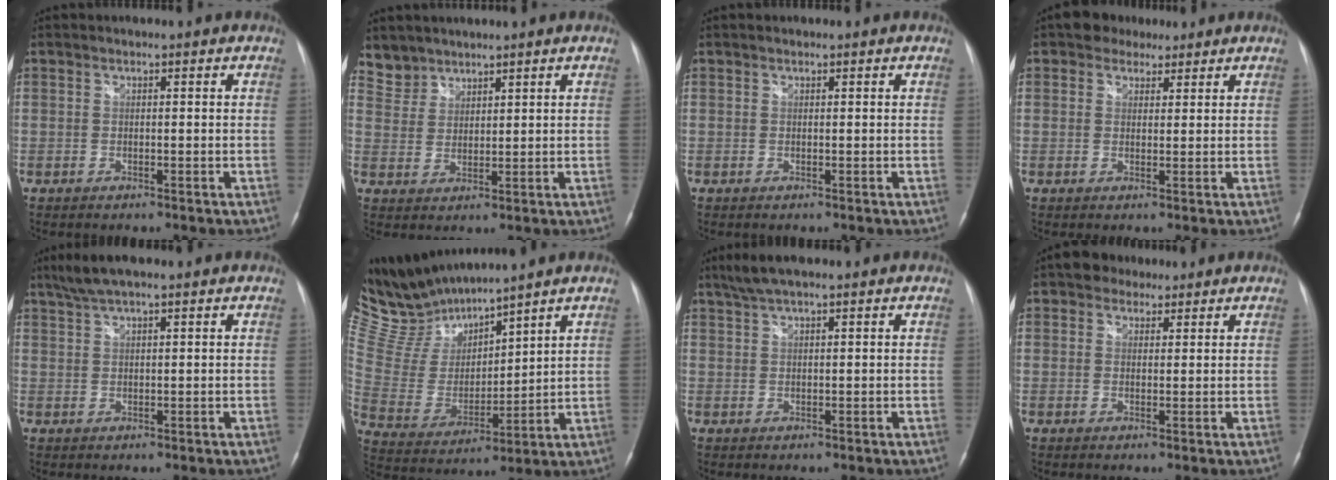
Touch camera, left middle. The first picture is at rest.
{"total": 4.0, "force": [3.5, 1.9, -0.6], "torque": [0.020, 0.006, 0.071]}
{"total": 0.0}
{"total": 4.0, "force": [2.9, 2.6, 0.8], "torque": [-0.014, 0.012, 0.043]}
{"total": 4.8, "force": [3.6, 0.6, 3.1], "torque": [-0.069, 0.017, 0.067]}
{"total": 12.9, "force": [12.5, 1.3, 2.8], "torque": [-0.084, 0.004, 0.268]}
{"total": 4.4, "force": [3.3, 0.6, 2.8], "torque": [-0.061, 0.016, 0.062]}
{"total": 4.1, "force": [2.8, 2.6, 1.5], "torque": [-0.028, 0.017, 0.044]}